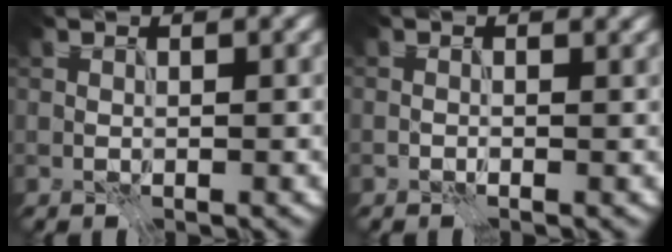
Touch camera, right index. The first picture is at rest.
{"total": 1.2, "force": [0.7, 0.6, 0.8], "torque": [0.004, 0.004, -0.001]}